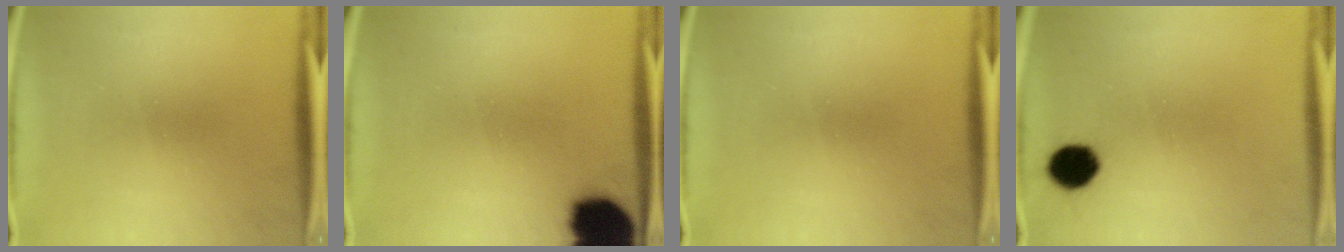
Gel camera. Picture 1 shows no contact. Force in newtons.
{"total": 14.0}
{"total": 0.0}
{"total": 6.8}